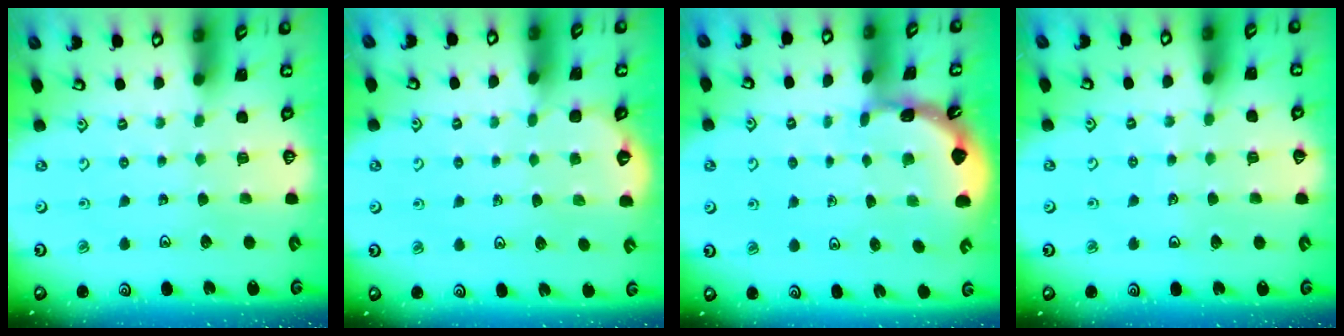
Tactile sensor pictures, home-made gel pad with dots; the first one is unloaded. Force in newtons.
{"total": 1.6, "press": 1.5, "slide": 0.5}
{"total": 1.6, "press": 1.6, "slide": 0.2}
{"total": 3.9, "press": 3.9, "slide": 0.3}